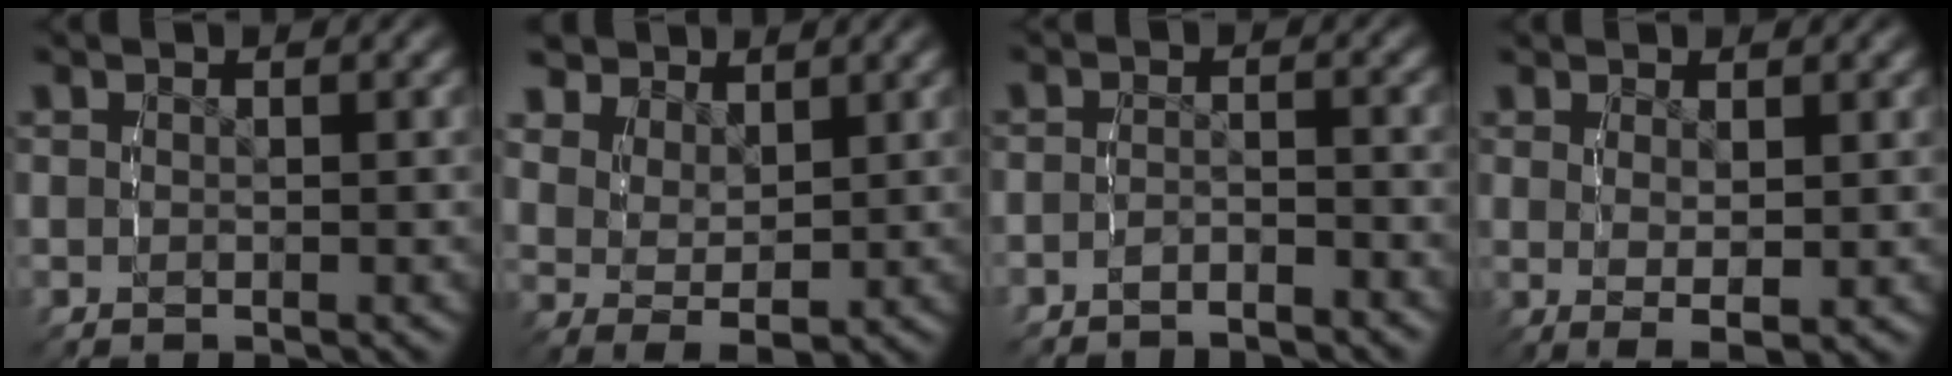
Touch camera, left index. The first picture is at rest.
{"total": 4.8, "force": [2.1, 2.7, 3.3], "torque": [-0.059, -0.018, 0.050]}
{"total": 3.2, "force": [-3.0, 1.0, 0.4], "torque": [-0.013, -0.012, -0.048]}
{"total": 2.7, "force": [-0.3, 0.3, 2.7], "torque": [-0.042, -0.017, 0.011]}